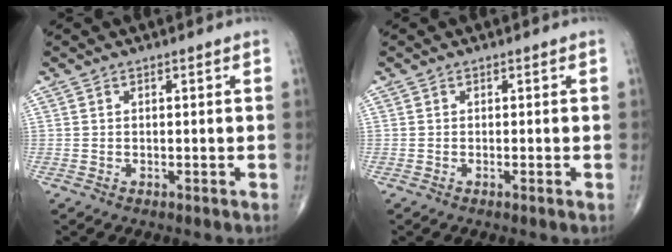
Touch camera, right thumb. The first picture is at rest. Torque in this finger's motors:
{"motor_torque": [-0.39, -0.04, -0.35, -0.14, -0.03]}